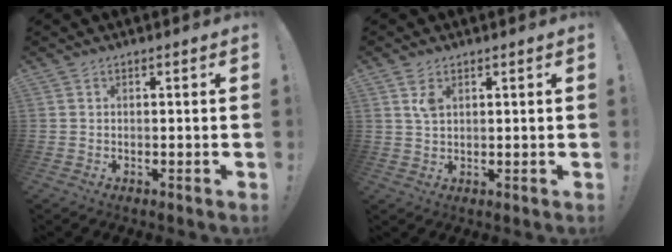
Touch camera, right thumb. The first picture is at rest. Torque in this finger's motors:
{"motor_torque": [-0.16, 0.19, 0.34, -0.05, 0.01]}